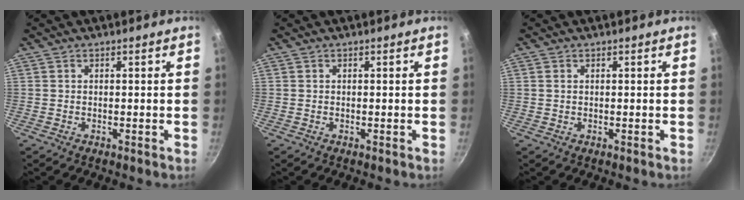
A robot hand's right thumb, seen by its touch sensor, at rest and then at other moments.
{"total": 0.0}
{"total": 0.7, "force": [0.2, 0.5, 0.4], "torque": [-0.008, 0.001, 0.003]}